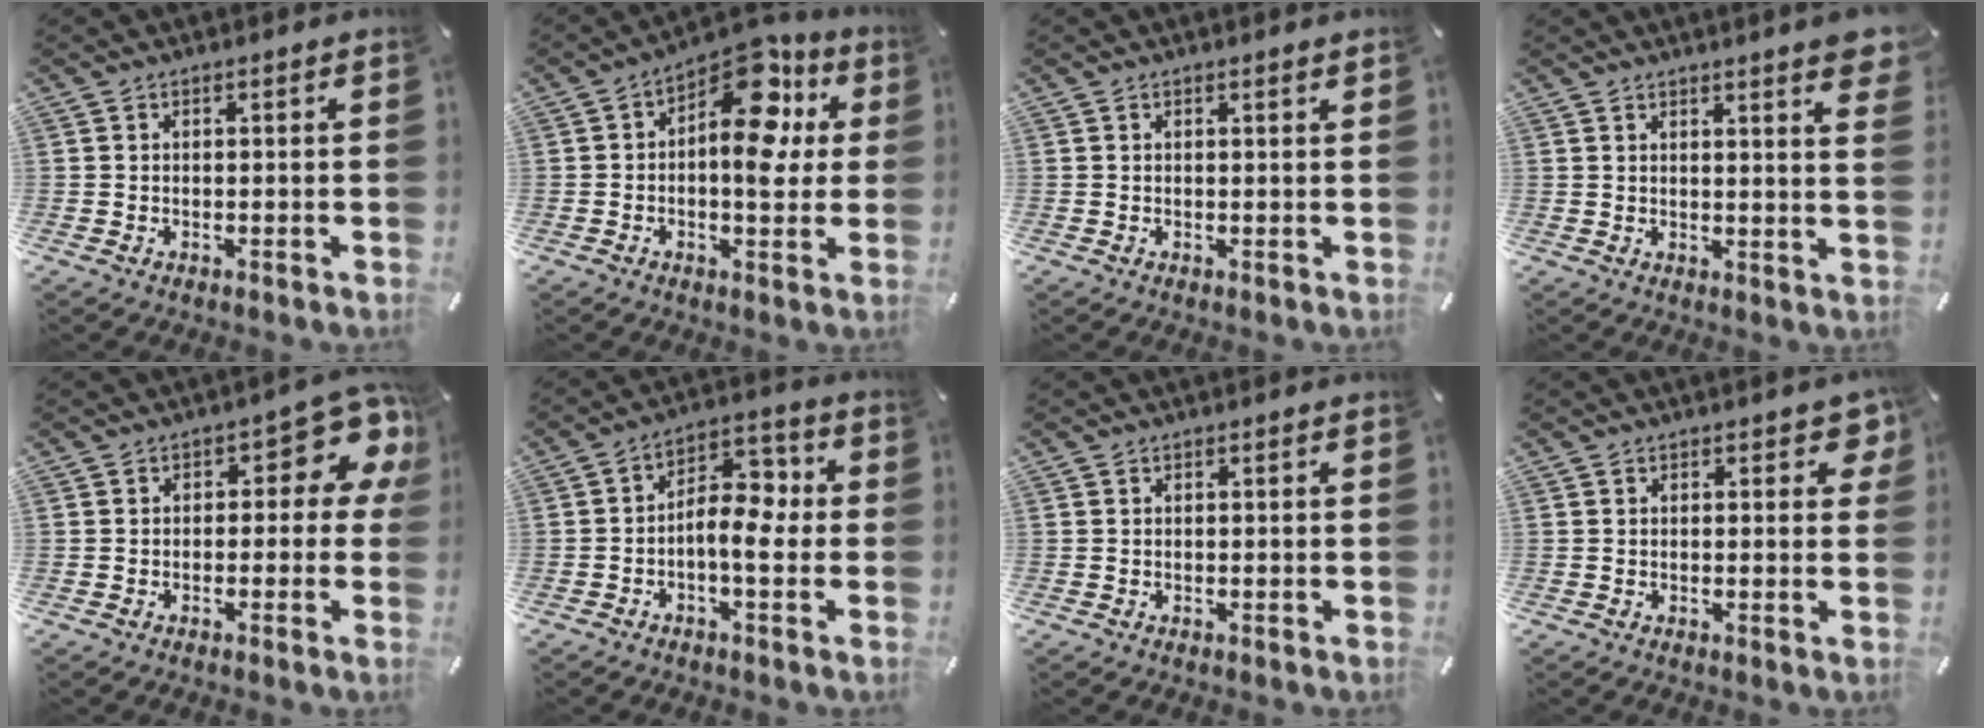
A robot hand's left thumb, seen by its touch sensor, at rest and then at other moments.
{"total": 14.6, "force": [4.8, 7.6, 11.5], "torque": [-0.149, -0.042, 0.081]}
{"total": 0.6, "force": [0.3, -0.1, 0.5], "torque": [-0.006, -0.001, 0.006]}
{"total": 5.1, "force": [3.6, 0.2, 3.6], "torque": [-0.053, -0.024, 0.058]}
{"total": 9.8, "force": [3.7, 4.8, 7.7], "torque": [-0.086, -0.030, 0.060]}
{"total": 9.1, "force": [-2.0, 5.1, 7.3], "torque": [-0.123, 0.000, -0.037]}
{"total": 0.0}
{"total": 3.2, "force": [1.3, 1.6, 2.5], "torque": [-0.021, -0.006, 0.016]}